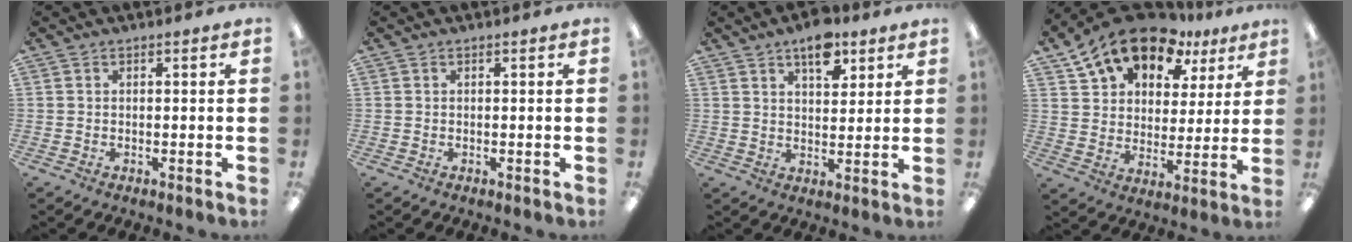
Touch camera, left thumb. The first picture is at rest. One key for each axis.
{"total": 0.0}
{"total": 8.6, "fx": 5.5, "fy": 4.3, "fz": 5.0, "tx": -0.062, "ty": -0.025, "tz": 0.091}
{"total": 16.2, "fx": 12.4, "fy": 8.3, "fz": 6.1, "tx": -0.120, "ty": -0.078, "tz": 0.225}